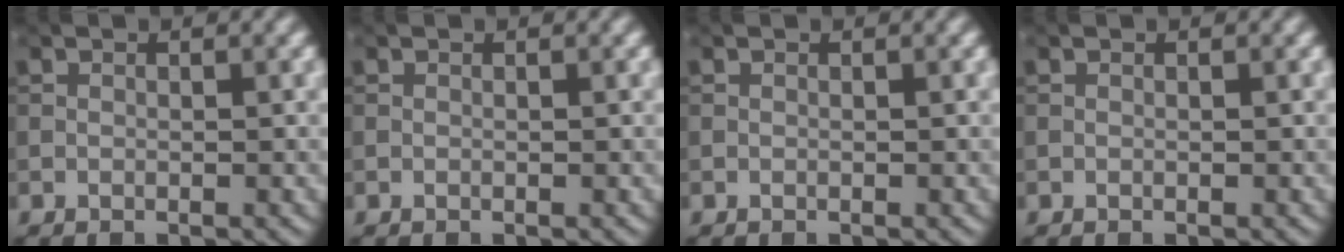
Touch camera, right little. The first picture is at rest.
{"total": 0.0}
{"total": 0.0}
{"total": 0.0}